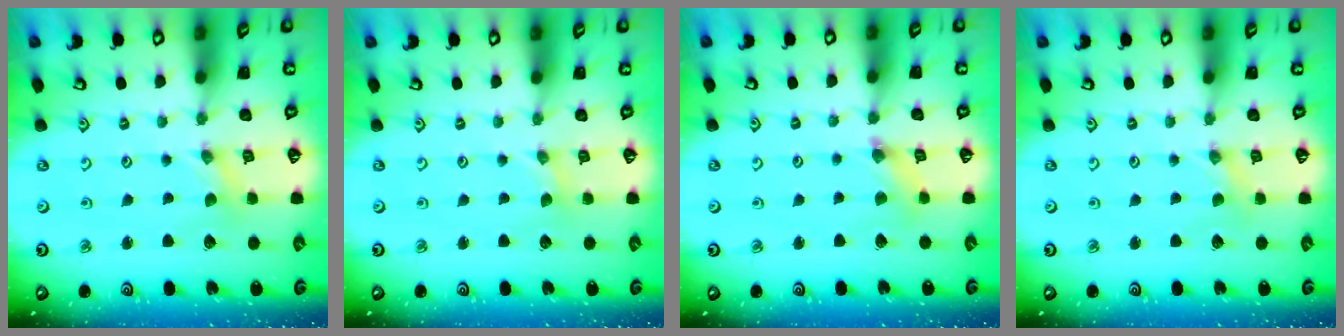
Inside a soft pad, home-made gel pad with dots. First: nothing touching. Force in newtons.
{"total": 0.0}
{"total": 2.7, "press": 2.7, "slide": 0.3}
{"total": 0.0}